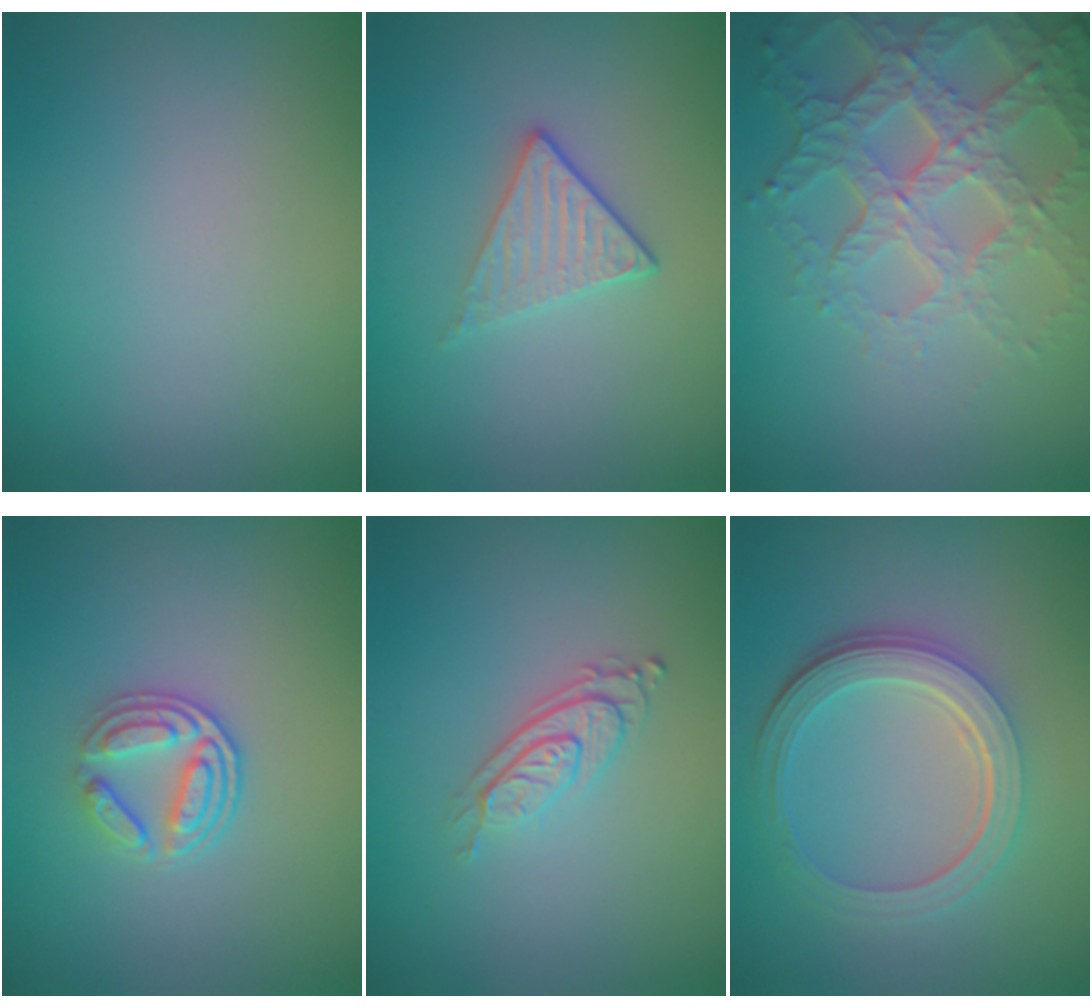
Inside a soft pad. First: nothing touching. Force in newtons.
{"total": 2.0, "press": 1.7, "slide": 1.0}
{"total": 7.0, "press": 5.0, "slide": 4.9}
{"total": 3.1, "press": 2.6, "slide": 1.7}
{"total": 2.8, "press": 2.1, "slide": 1.9}
{"total": 5.4, "press": 3.9, "slide": 3.7}